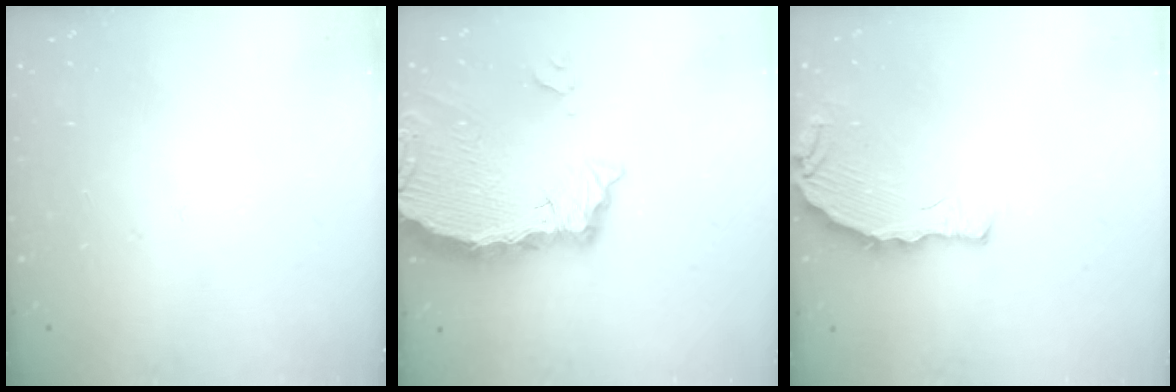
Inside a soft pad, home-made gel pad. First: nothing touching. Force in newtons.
{"total": 8.0, "press": 7.9, "slide": 0.8}
{"total": 7.5, "press": 5.6, "slide": 4.9}